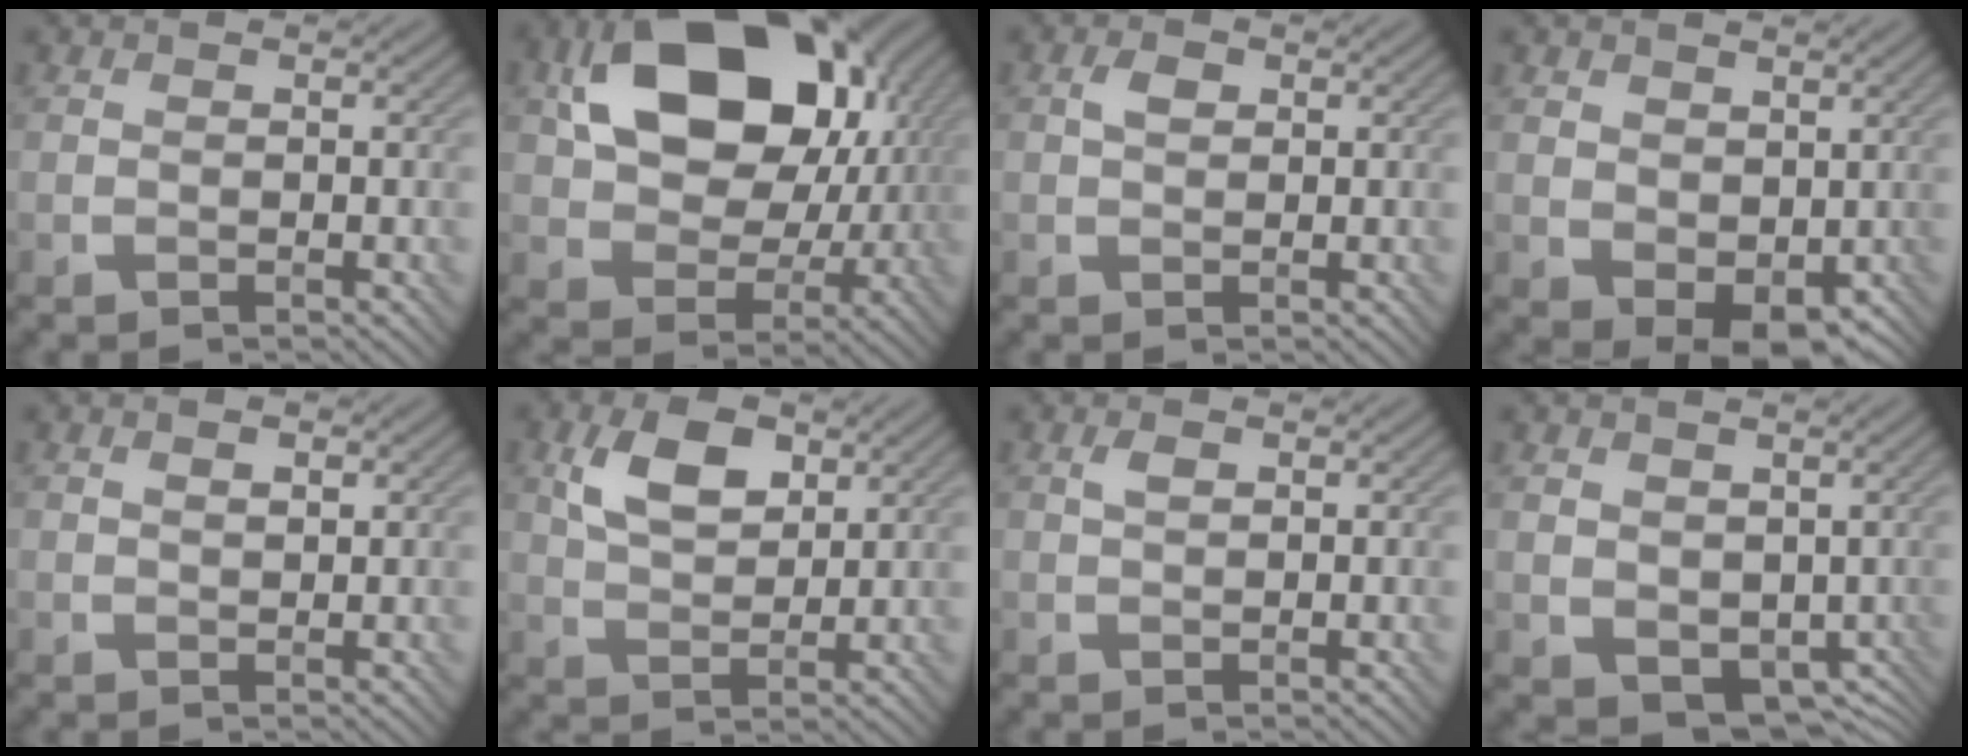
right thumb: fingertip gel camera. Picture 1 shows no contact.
{"total": 16.3, "force": [4.3, 11.5, 10.7], "torque": [-0.184, 0.009, 0.080]}
{"total": 1.7, "force": [0.5, 1.1, 1.2], "torque": [-0.022, 0.004, 0.005]}
{"total": 4.7, "force": [0.8, 3.4, 3.1], "torque": [-0.063, -0.015, 0.018]}
{"total": 1.3, "force": [0.6, 0.7, 1.0], "torque": [-0.015, 0.000, 0.011]}
{"total": 6.3, "force": [2.6, 3.6, 4.5], "torque": [-0.091, 0.002, 0.046]}
{"total": 1.2, "force": [0.5, 0.6, 0.9], "torque": [-0.020, 0.001, 0.010]}
{"total": 4.9, "force": [0.3, 4.1, 2.7], "torque": [-0.063, -0.029, 0.009]}